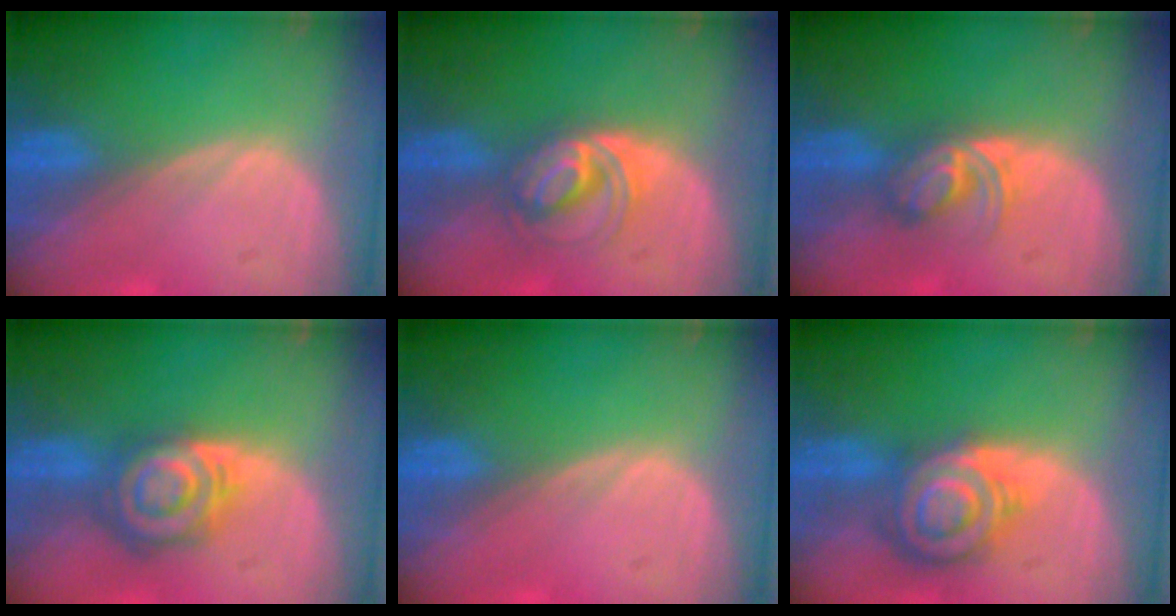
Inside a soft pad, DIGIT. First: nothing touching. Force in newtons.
{"total": 5.5, "press": 5.4, "slide": 1.3}
{"total": 5.7, "press": 4.9, "slide": 2.9}
{"total": 7.9, "press": 6.9, "slide": 3.7}
{"total": 0.0}
{"total": 7.8, "press": 7.8, "slide": 0.6}